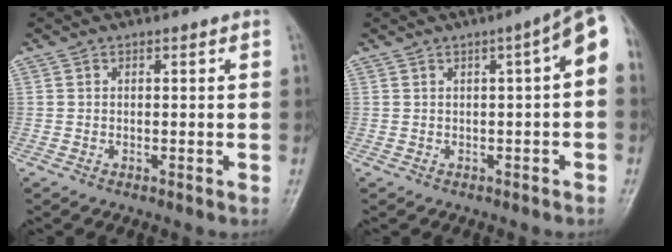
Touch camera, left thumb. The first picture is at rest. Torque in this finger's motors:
{"motor_torque": [0.03, 0.46, 0.42, 0.36, 0.10]}